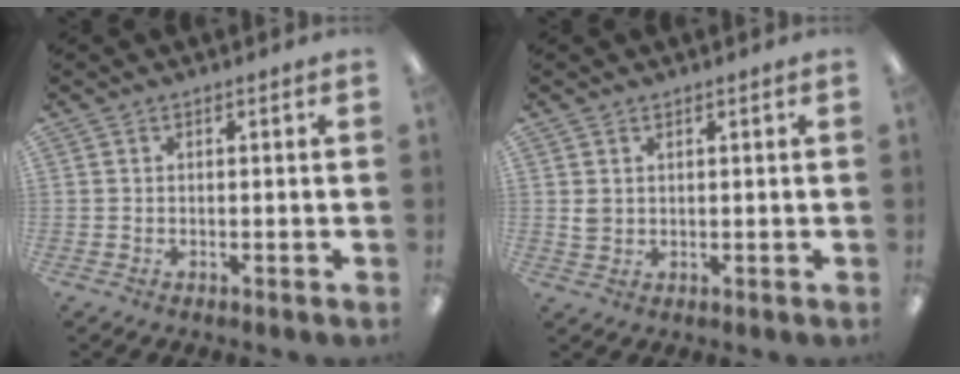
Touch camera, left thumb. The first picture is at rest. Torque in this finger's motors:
{"motor_torque": [0.42, 0.41, 0.40, -0.42, -0.02]}